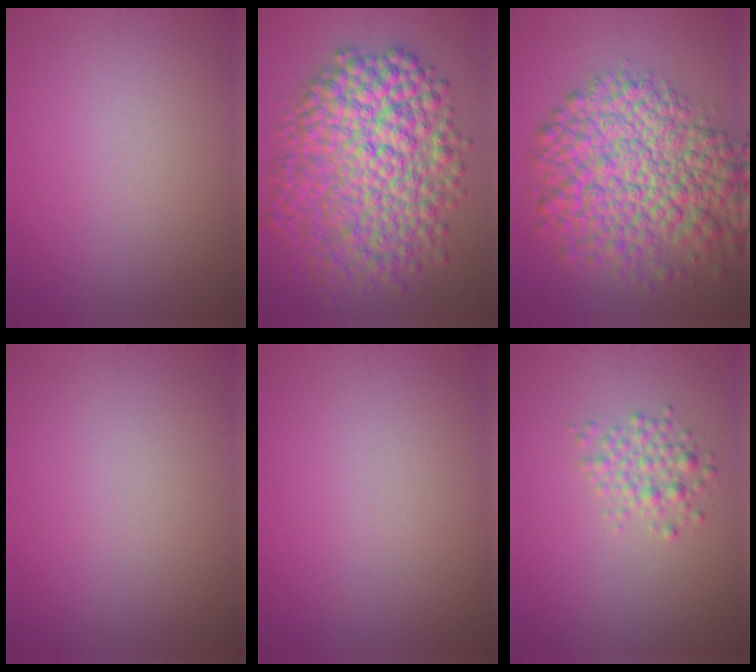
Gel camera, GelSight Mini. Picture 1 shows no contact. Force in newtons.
{"total": 11.8, "press": 11.8, "slide": 0.1}
{"total": 10.8, "press": 10.8, "slide": 0.2}
{"total": 0.0}
{"total": 0.0}
{"total": 2.1, "press": 2.1, "slide": 0.2}